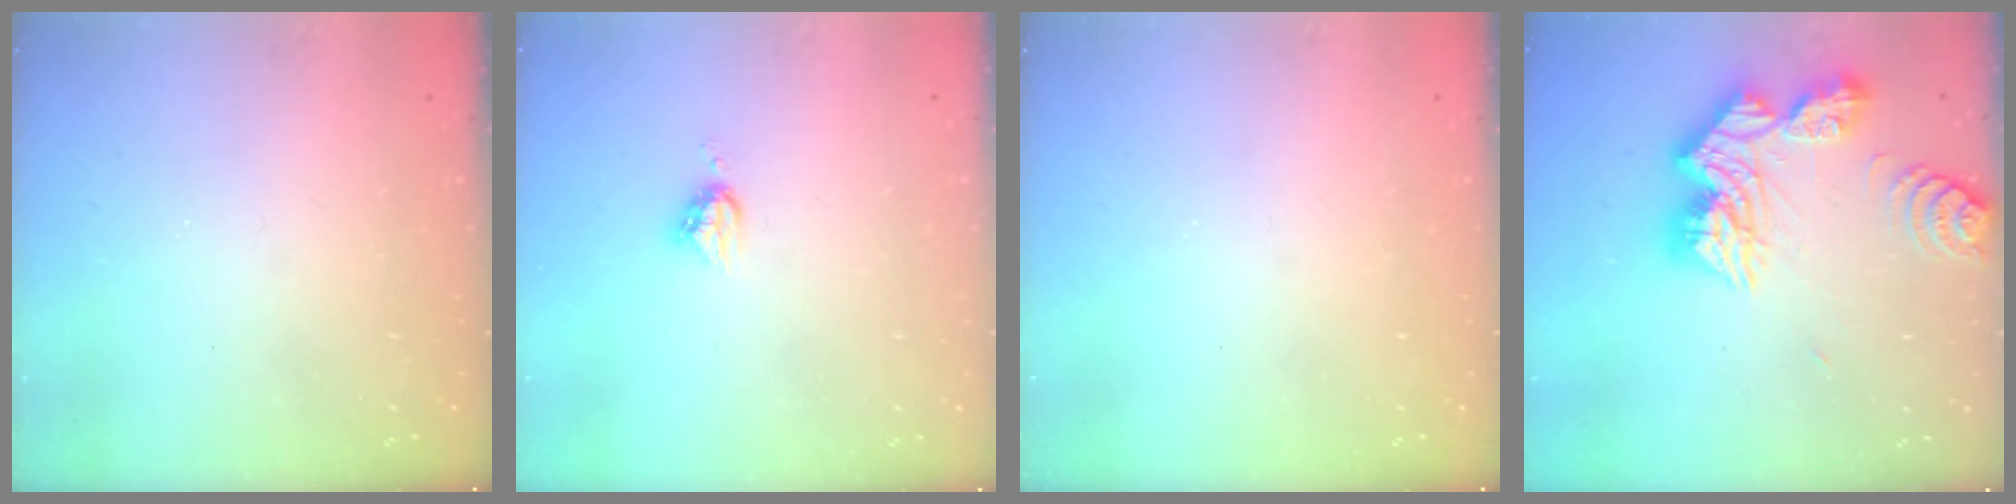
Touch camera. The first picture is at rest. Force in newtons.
{"total": 5.1, "press": 5.1, "slide": 0.0}
{"total": 0.0}
{"total": 19.6, "press": 19.5, "slide": 1.9}